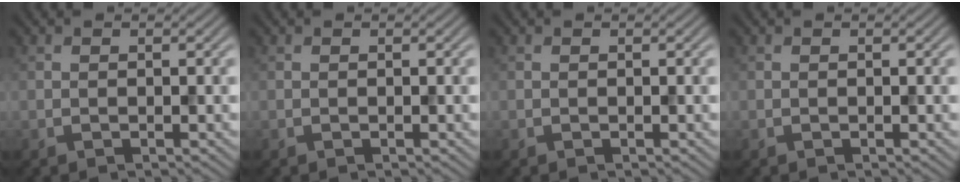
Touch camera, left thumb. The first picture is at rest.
{"total": 0.0}
{"total": 0.0}
{"total": 0.0}